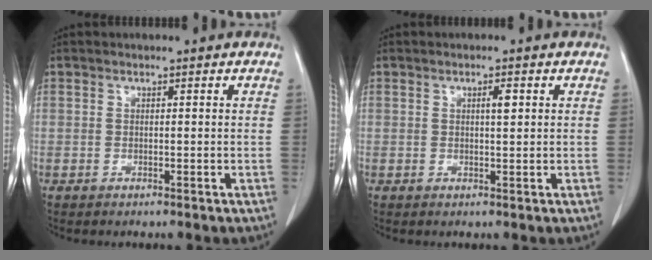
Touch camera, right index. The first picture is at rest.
{"total": 1.5, "force": [0.5, 0.2, 1.4], "torque": [-0.023, 0.001, 0.007]}